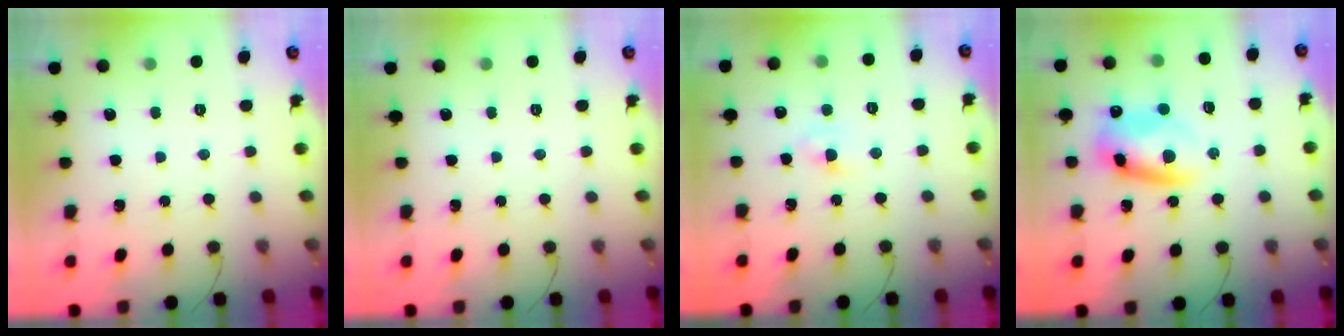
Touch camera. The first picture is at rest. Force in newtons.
{"total": 0.0}
{"total": 2.6, "press": 2.5, "slide": 0.8}
{"total": 10.6, "press": 10.4, "slide": 2.3}